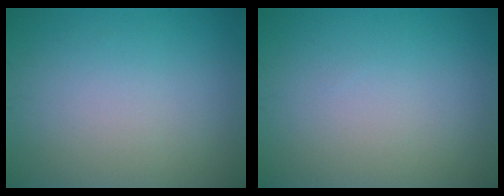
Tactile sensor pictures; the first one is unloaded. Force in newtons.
{"total": 0.0}